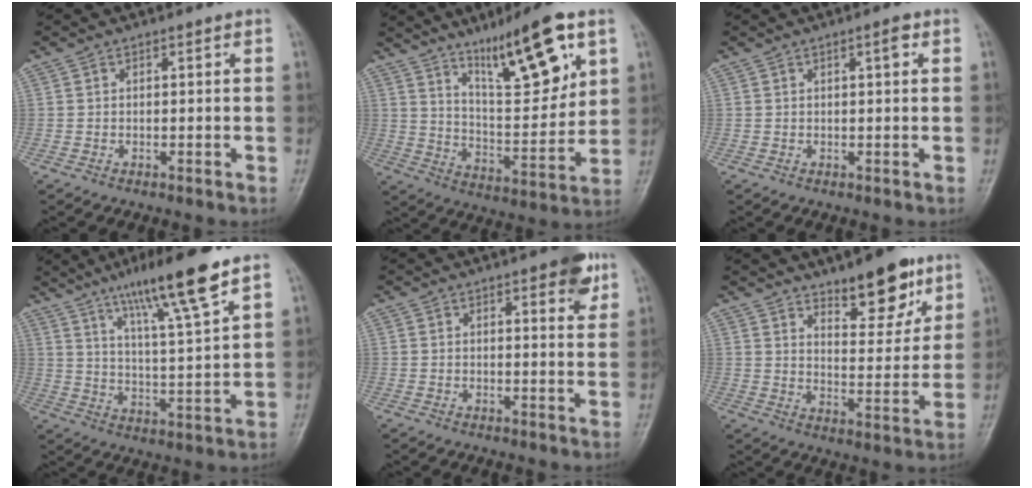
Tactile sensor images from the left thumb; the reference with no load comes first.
{"total": 16.8, "force": [9.6, 4.1, 13.2], "torque": [-0.188, -0.052, 0.169]}
{"total": 1.8, "force": [0.8, 0.4, 1.6], "torque": [-0.022, 0.000, 0.012]}
{"total": 14.8, "force": [9.6, 1.4, 11.2], "torque": [-0.185, -0.044, 0.165]}
{"total": 6.4, "force": [3.5, 2.1, 4.9], "torque": [-0.046, -0.013, 0.039]}
{"total": 12.4, "force": [8.6, 4.6, 7.7], "torque": [-0.077, -0.061, 0.135]}